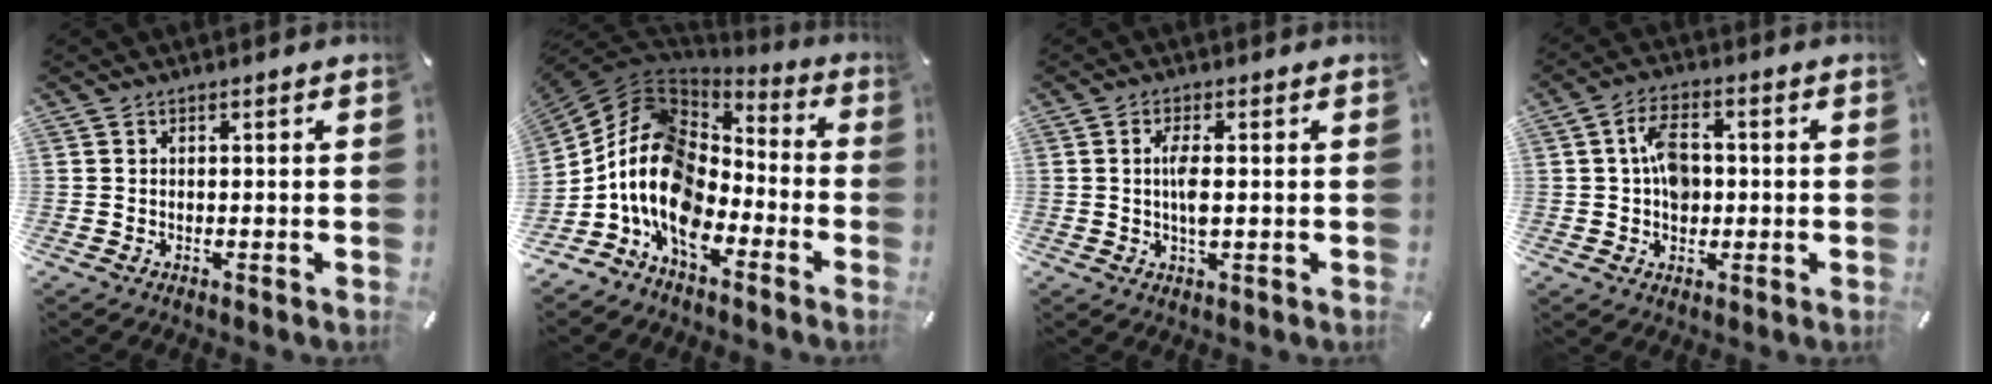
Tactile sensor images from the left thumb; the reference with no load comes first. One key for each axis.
{"total": 15.4, "fx": -6.2, "fy": 10.4, "fz": 9.6, "tx": -0.223, "ty": 0.012, "tz": -0.116}
{"total": 4.5, "fx": 0.2, "fy": 1.2, "fz": 4.4, "tx": -0.098, "ty": -0.007, "tz": -0.004}
{"total": 7.3, "fx": 0.3, "fy": 4.8, "fz": 5.4, "tx": -0.092, "ty": 0.006, "tz": 0.004}